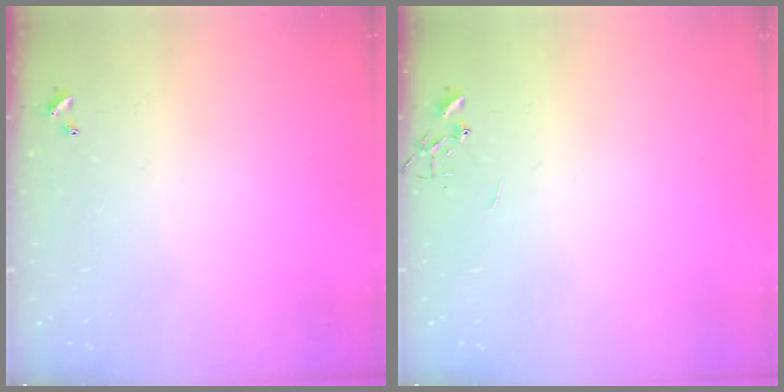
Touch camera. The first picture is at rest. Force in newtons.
{"total": 0.0}